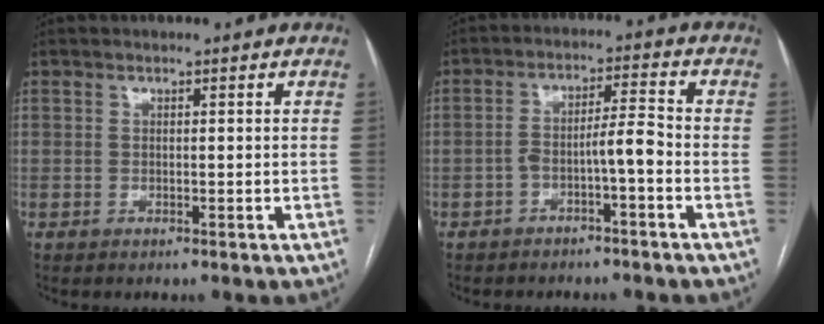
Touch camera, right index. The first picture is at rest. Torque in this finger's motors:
{"motor_torque": [0.42, -0.20, 0.26, 0.07]}